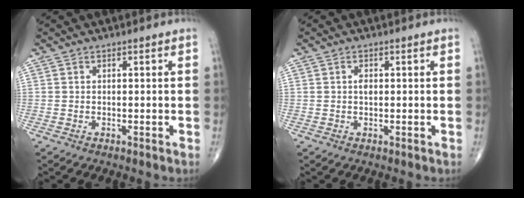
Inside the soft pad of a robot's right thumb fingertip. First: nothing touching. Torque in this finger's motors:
{"motor_torque": [0.59, 0.45, 0.11, -0.26, 0.04]}